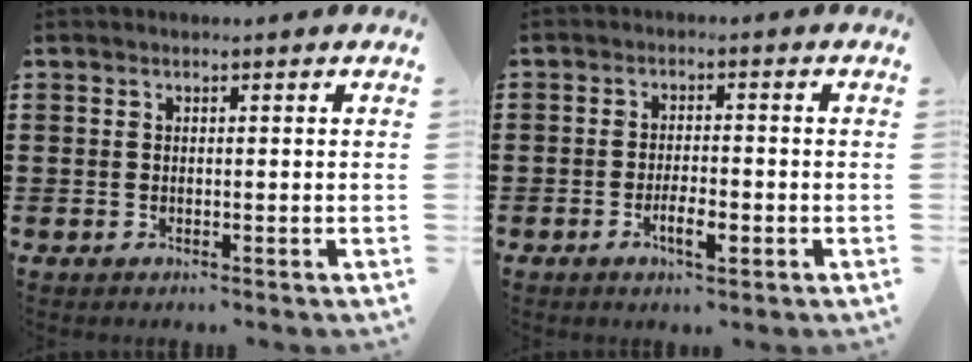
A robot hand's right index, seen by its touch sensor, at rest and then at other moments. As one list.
[{"total": 4.2, "force": [-1.8, 1.5, 3.4], "torque": [-0.064, 0.003, -0.034]}]